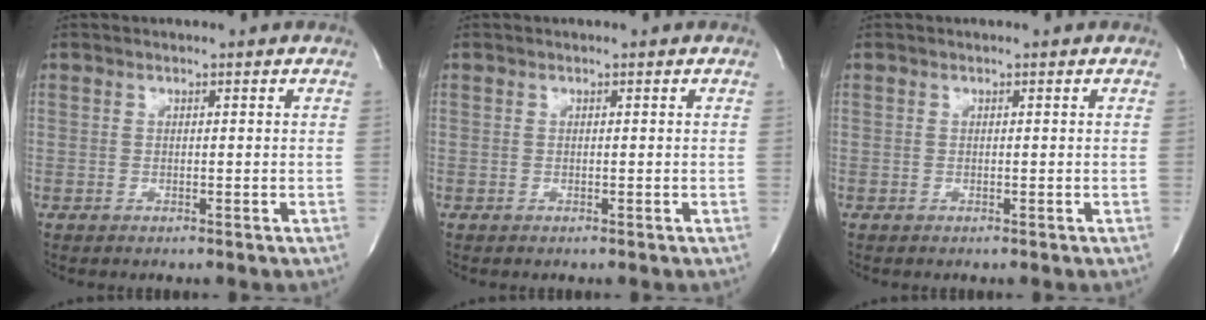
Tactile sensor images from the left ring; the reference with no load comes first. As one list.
[{"total": 0.0}, {"total": 0.0}]